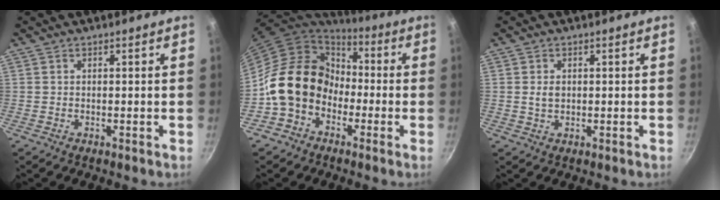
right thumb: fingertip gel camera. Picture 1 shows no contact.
{"total": 15.2, "force": [-3.6, 12.4, 8.1], "torque": [-0.101, 0.052, -0.078]}
{"total": 2.1, "force": [0.2, 1.5, 1.5], "torque": [-0.020, 0.000, 0.004]}